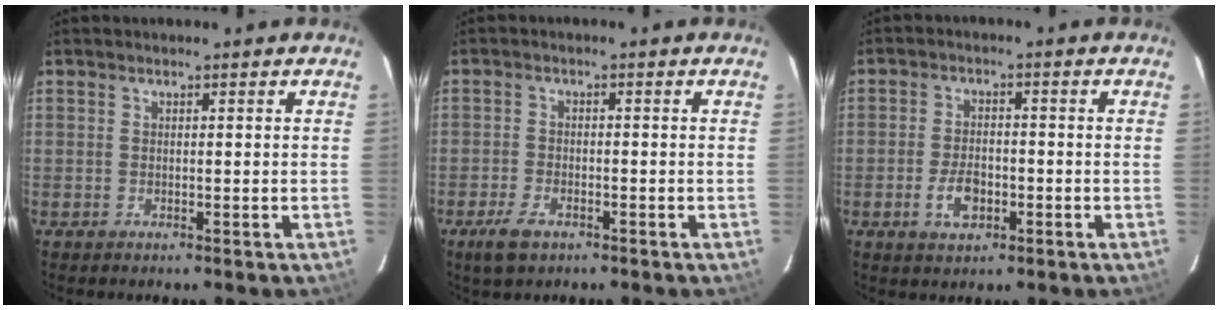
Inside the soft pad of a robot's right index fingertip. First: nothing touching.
{"total": 4.8, "force": [-3.1, 2.4, 2.8], "torque": [-0.077, -0.007, -0.057]}
{"total": 5.6, "force": [-2.1, 3.1, 4.1], "torque": [-0.084, 0.001, -0.034]}